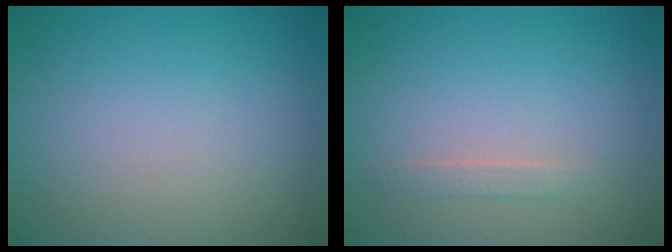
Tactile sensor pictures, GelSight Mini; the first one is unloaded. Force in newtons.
{"total": 0.9, "press": 0.9, "slide": 0.1}